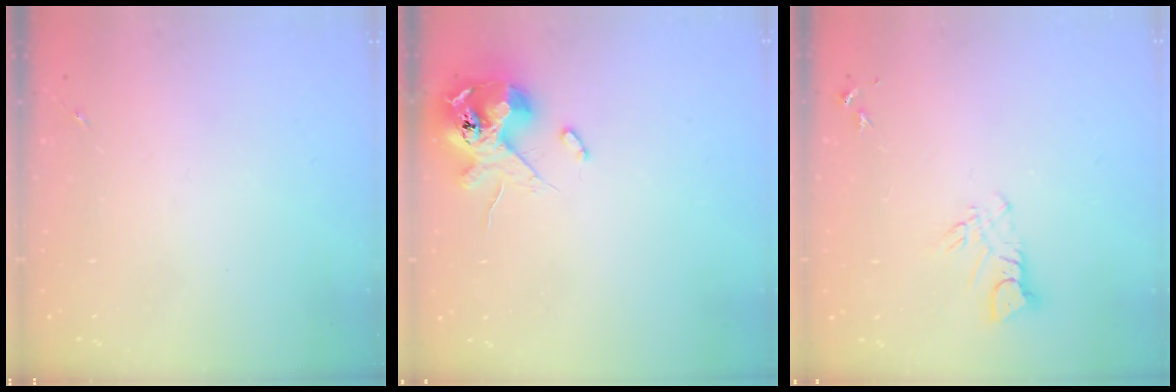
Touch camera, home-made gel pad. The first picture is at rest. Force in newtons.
{"total": 12.7, "press": 12.5, "slide": 2.1}
{"total": 6.1, "press": 6.0, "slide": 0.6}